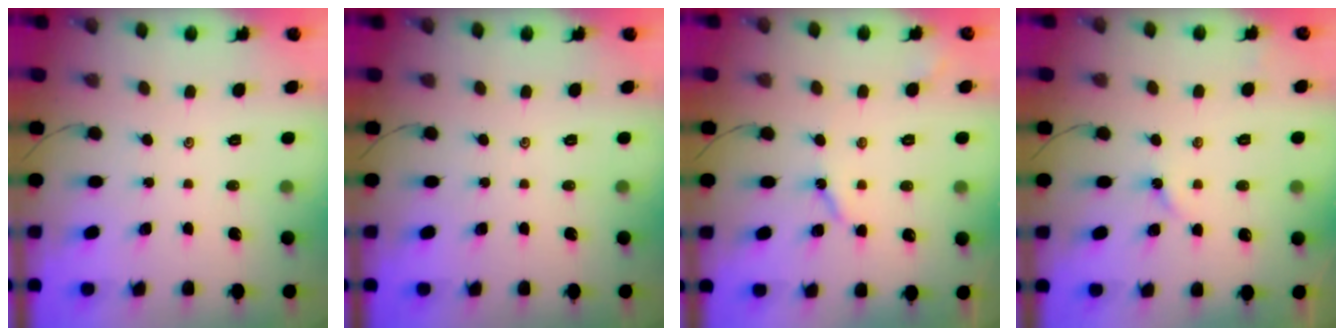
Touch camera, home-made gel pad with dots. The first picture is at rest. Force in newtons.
{"total": 0.0}
{"total": 3.8, "press": 3.8, "slide": 0.5}
{"total": 2.7, "press": 2.6, "slide": 0.5}